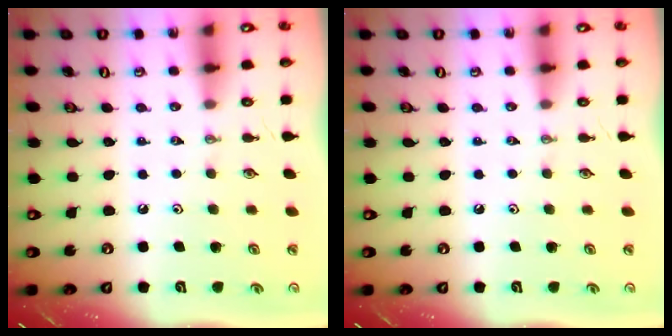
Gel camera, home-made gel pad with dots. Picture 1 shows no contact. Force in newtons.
{"total": 0.0}